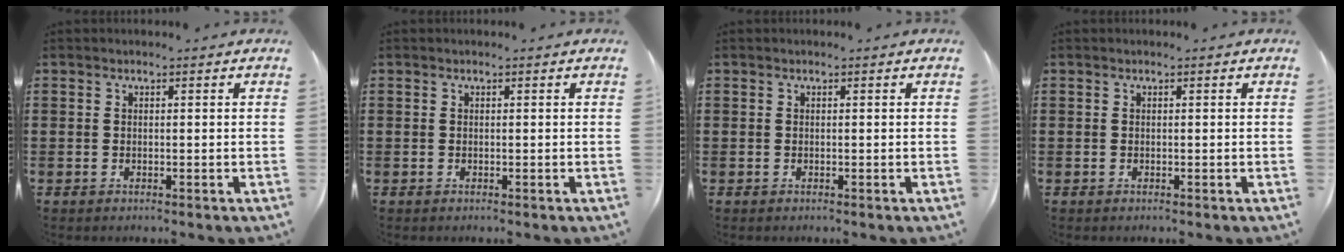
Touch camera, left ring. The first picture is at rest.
{"total": 0.0}
{"total": 0.0}
{"total": 0.0}